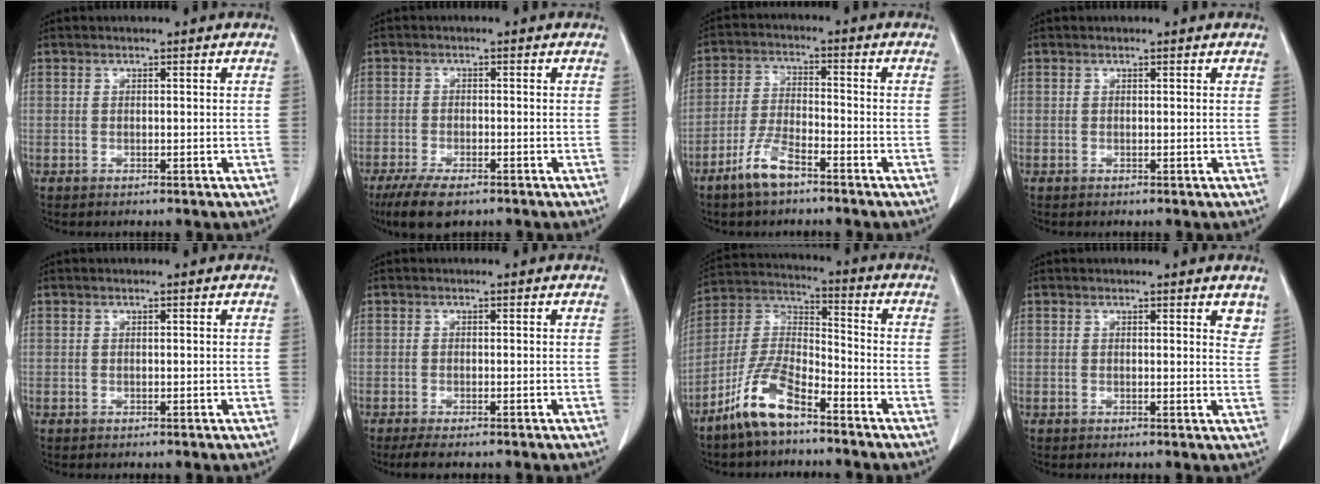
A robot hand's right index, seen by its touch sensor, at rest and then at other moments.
{"total": 5.9, "force": [-4.1, 2.0, 3.7], "torque": [-0.070, -0.011, -0.070]}
{"total": 6.4, "force": [-4.5, 1.7, 4.3], "torque": [-0.093, -0.003, -0.088]}
{"total": 0.0}
{"total": 0.0}
{"total": 2.4, "force": [-1.8, 0.5, 1.4], "torque": [-0.026, -0.008, -0.030]}
{"total": 10.7, "force": [-7.4, 3.0, 7.1], "torque": [-0.156, -0.002, -0.150]}
{"total": 3.1, "force": [2.5, 0.9, 1.6], "torque": [-0.011, -0.012, 0.018]}